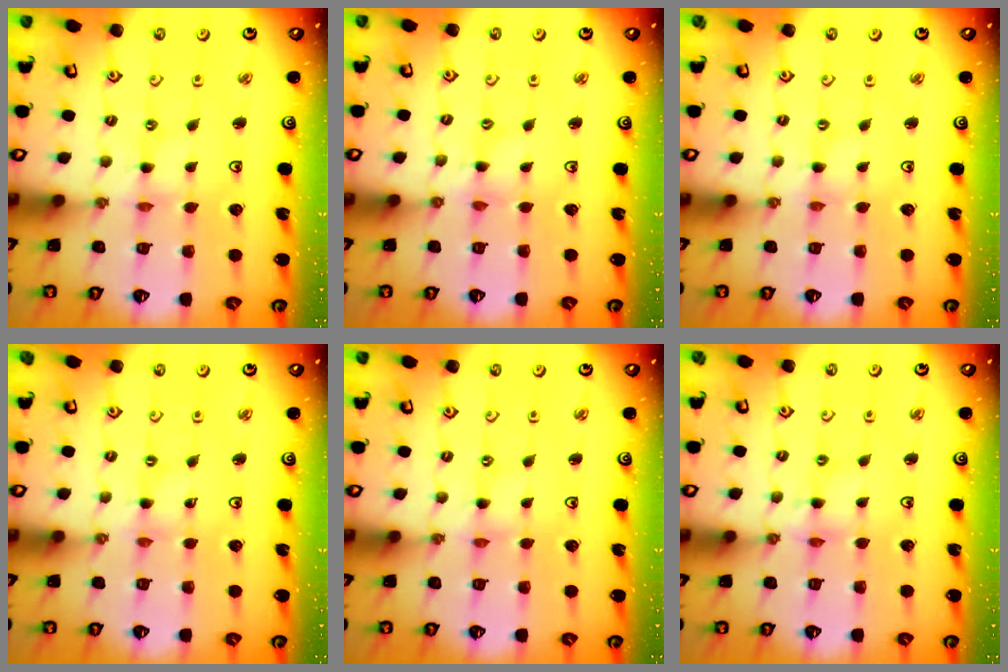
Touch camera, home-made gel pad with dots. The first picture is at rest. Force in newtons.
{"total": 1.2, "press": 1.2, "slide": 0.3}
{"total": 0.0}
{"total": 0.0}
{"total": 0.0}
{"total": 4.3, "press": 4.3, "slide": 0.3}